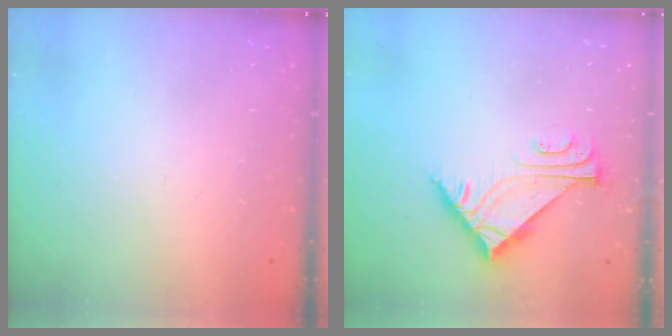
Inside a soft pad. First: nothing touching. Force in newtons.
{"total": 6.4, "press": 6.4, "slide": 0.1}